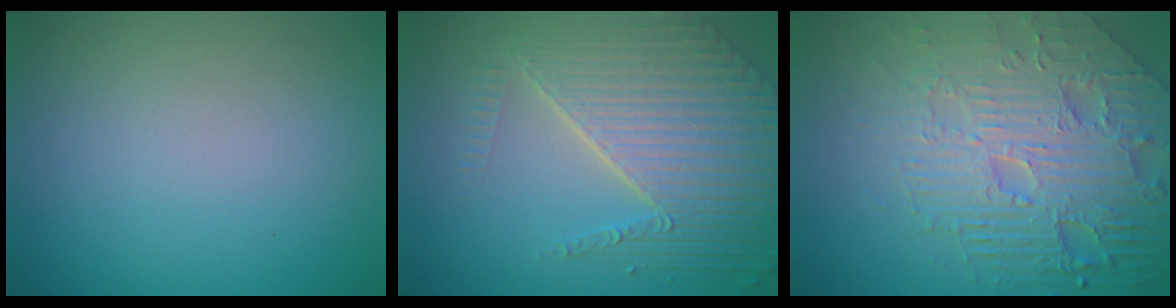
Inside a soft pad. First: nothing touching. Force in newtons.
{"total": 8.1, "press": 5.9, "slide": 5.7}
{"total": 8.6, "press": 6.3, "slide": 5.9}